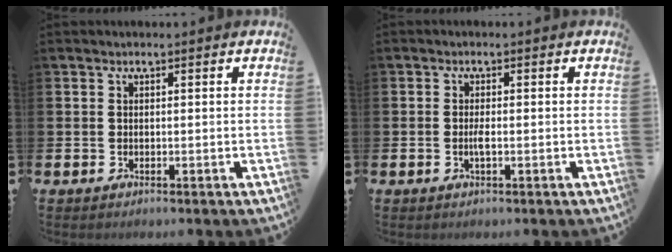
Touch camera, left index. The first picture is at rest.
{"total": 1.3, "force": [-0.3, 0.3, 1.2], "torque": [-0.030, 0.002, -0.005]}